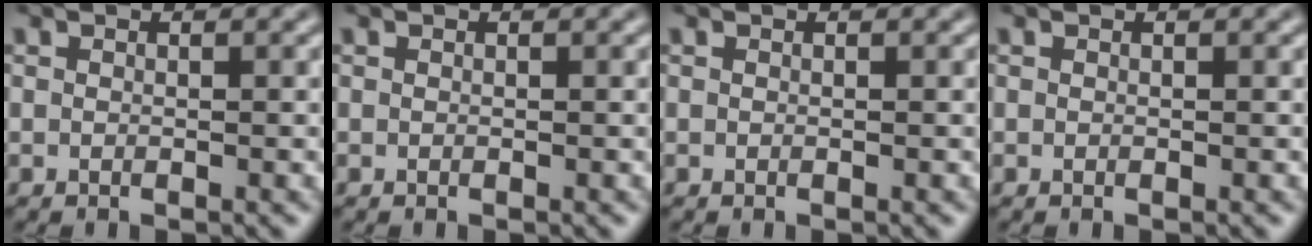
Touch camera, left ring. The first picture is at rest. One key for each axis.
{"total": 0.0}
{"total": 0.0}
{"total": 0.0}